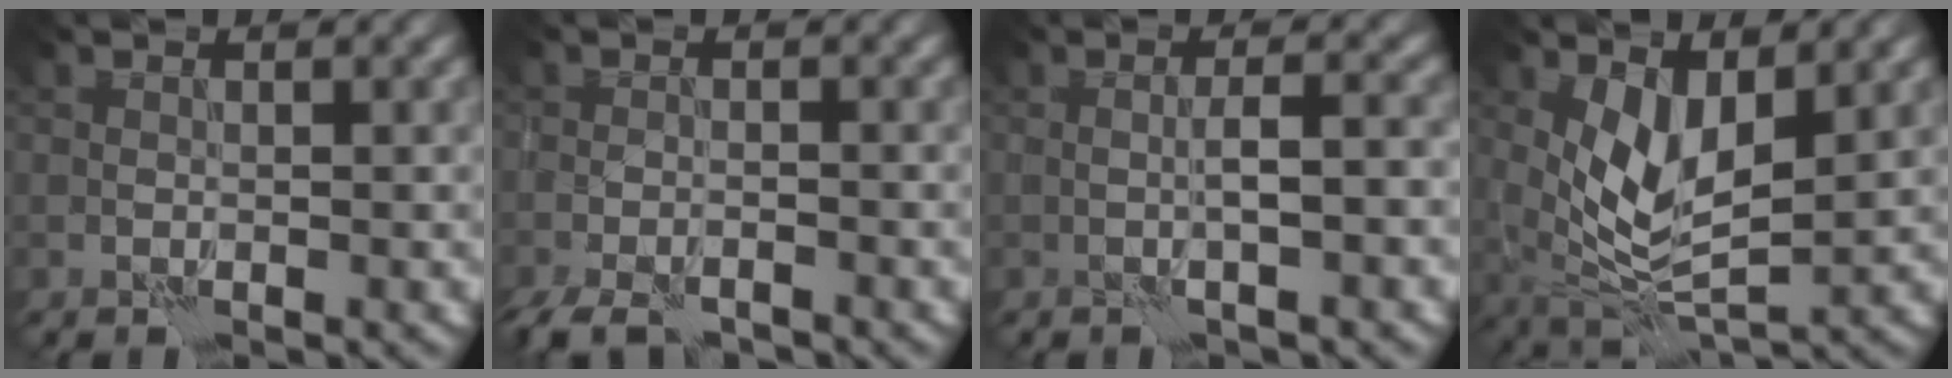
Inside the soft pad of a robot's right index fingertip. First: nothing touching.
{"total": 4.3, "force": [-3.7, 1.2, 1.9], "torque": [-0.031, -0.013, -0.064]}
{"total": 1.5, "force": [0.0, -0.7, 1.3], "torque": [-0.023, 0.009, 0.002]}
{"total": 4.9, "force": [2.3, 1.7, 3.9], "torque": [-0.085, -0.017, 0.051]}